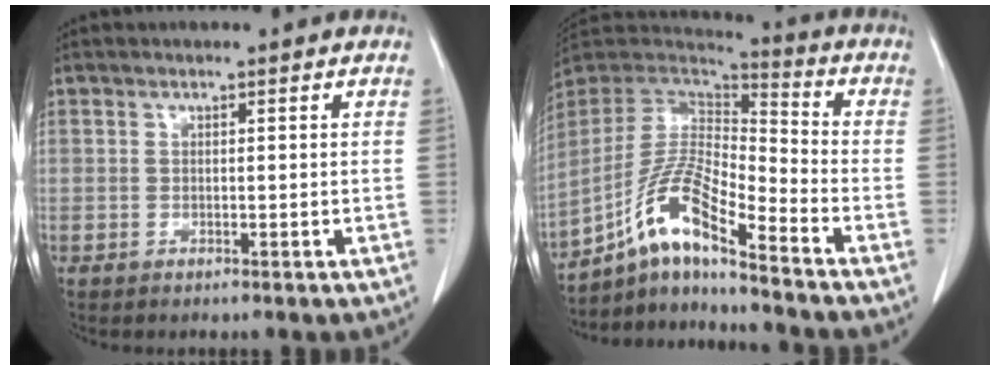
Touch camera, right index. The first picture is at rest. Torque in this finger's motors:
{"motor_torque": [1.28, -0.86, 0.29, 0.18]}